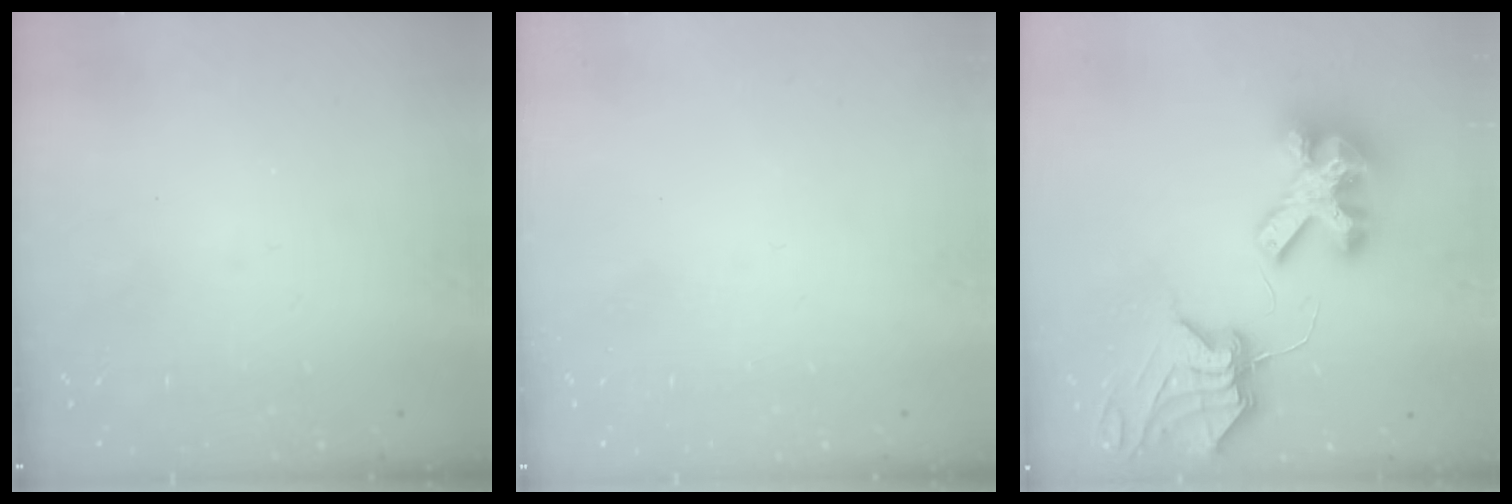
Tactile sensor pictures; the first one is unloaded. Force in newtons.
{"total": 0.0}
{"total": 12.0, "press": 11.9, "slide": 1.3}